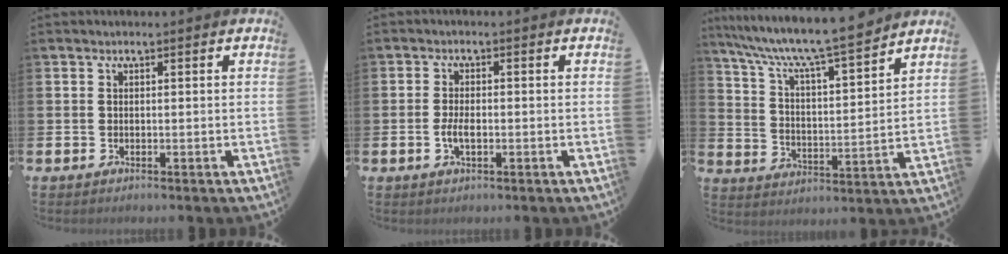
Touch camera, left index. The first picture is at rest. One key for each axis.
{"total": 2.5, "fx": -0.6, "fy": 1.1, "fz": 2.2, "tx": -0.036, "ty": 0.000, "tz": -0.013}
{"total": 9.1, "fx": 8.4, "fy": 0.7, "fz": 3.3, "tx": -0.093, "ty": -0.064, "tz": 0.140}